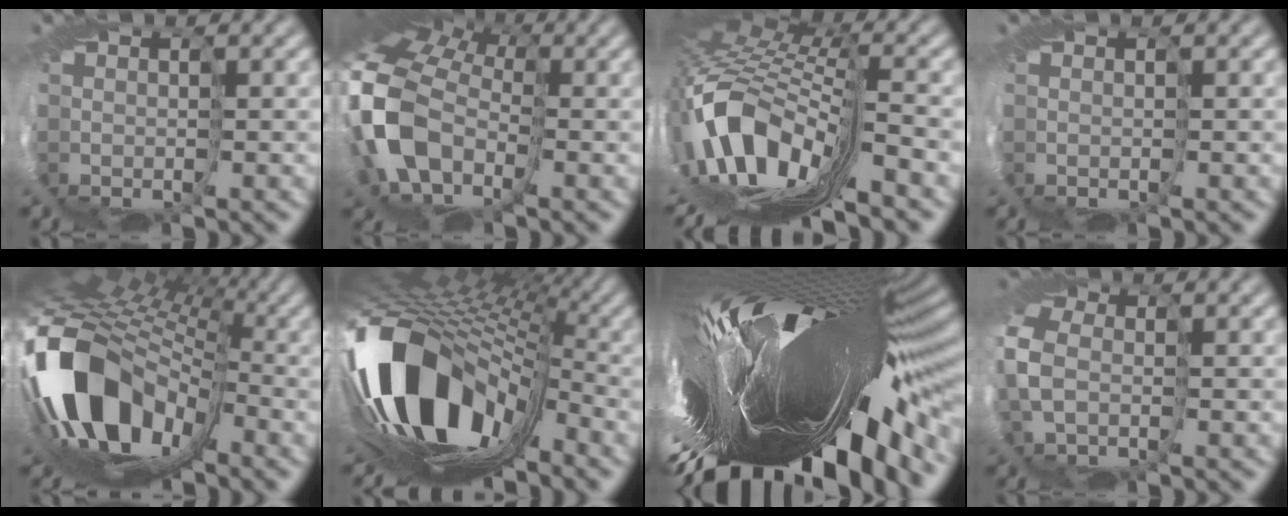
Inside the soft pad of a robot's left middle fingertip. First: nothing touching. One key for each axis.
{"total": 13.7, "fx": -1.3, "fy": 9.2, "fz": 10.0, "tx": -0.234, "ty": -0.026, "tz": -0.026}
{"total": 13.8, "fx": -5.9, "fy": 6.1, "fz": 10.9, "tx": -0.257, "ty": -0.018, "tz": -0.109}
{"total": 0.0}
{"total": 16.3, "fx": -6.0, "fy": 9.7, "fz": 11.6, "tx": -0.240, "ty": -0.043, "tz": -0.118}
{"total": 16.2, "fx": -4.9, "fy": 8.5, "fz": 12.9, "tx": -0.242, "ty": -0.039, "tz": -0.095}
{"total": 18.3, "fx": -5.6, "fy": 4.8, "fz": 16.8, "tx": -0.274, "ty": -0.031, "tz": -0.118}
{"total": 7.0, "fx": -0.6, "fy": 5.2, "fz": 4.6, "tx": -0.123, "ty": -0.013, "tz": -0.010}